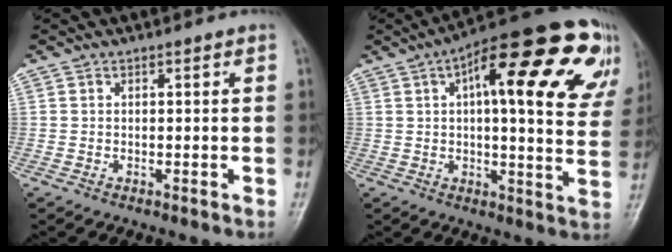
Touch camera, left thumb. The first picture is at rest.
{"total": 26.3, "force": [10.7, 8.7, 22.4], "torque": [-0.271, 0.017, 0.137]}